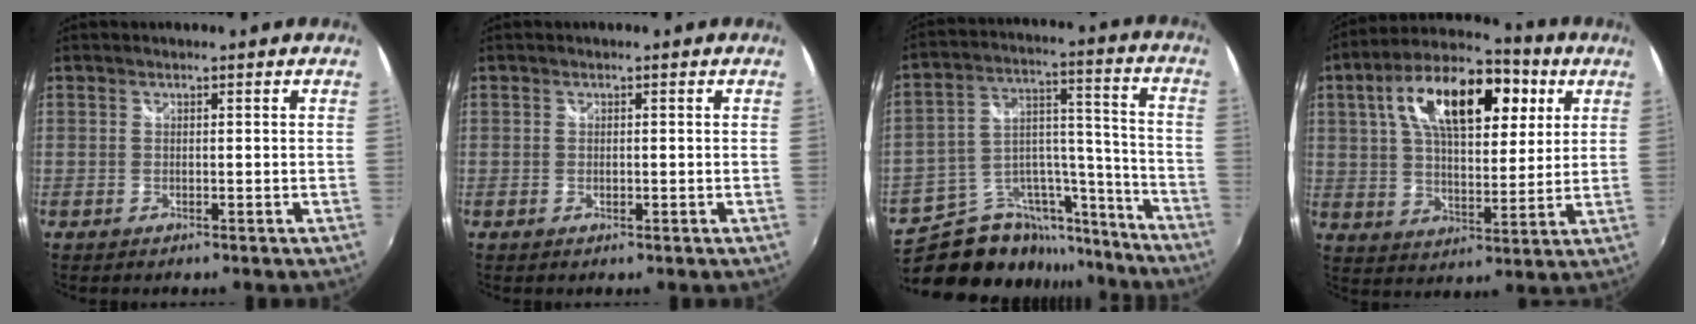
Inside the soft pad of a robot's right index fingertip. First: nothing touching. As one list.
[{"total": 0.8, "force": [-0.1, 0.4, 0.7], "torque": [-0.014, -0.001, -0.002]}, {"total": 21.8, "force": [-17.6, 10.4, 7.4], "torque": [-0.142, 0.062, -0.258]}, {"total": 20.3, "force": [7.5, 9.7, 16.2], "torque": [-0.297, 0.045, 0.116]}]